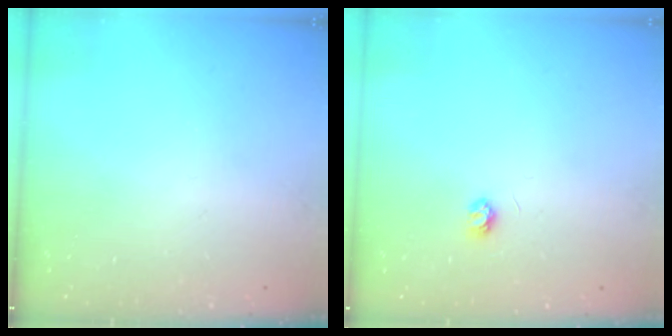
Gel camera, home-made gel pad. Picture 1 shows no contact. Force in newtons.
{"total": 3.2, "press": 3.2, "slide": 0.3}